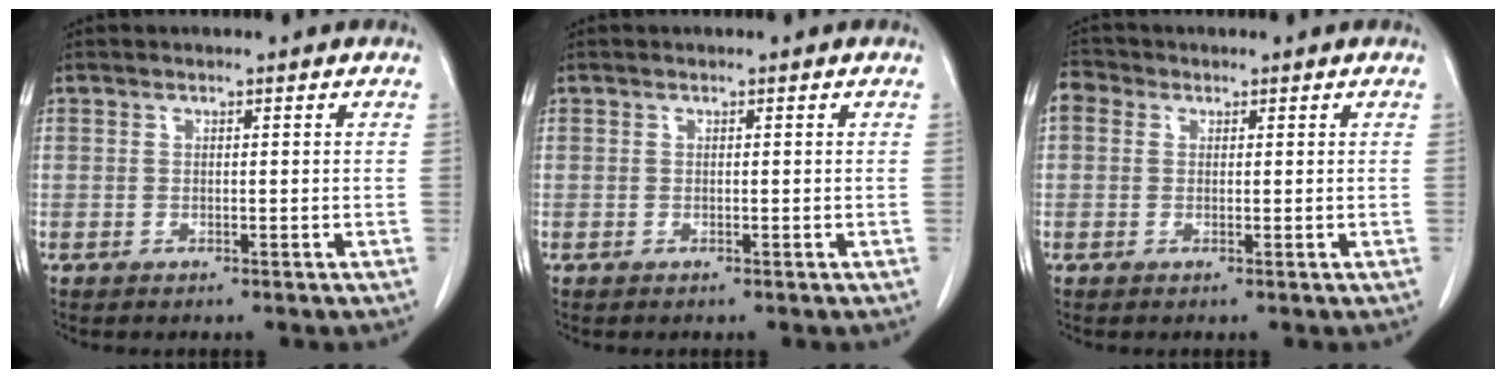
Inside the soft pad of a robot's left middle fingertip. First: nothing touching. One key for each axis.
{"total": 0.0}
{"total": 2.7, "fx": 1.0, "fy": 2.3, "fz": 1.1, "tx": -0.028, "ty": 0.018, "tz": 0.016}